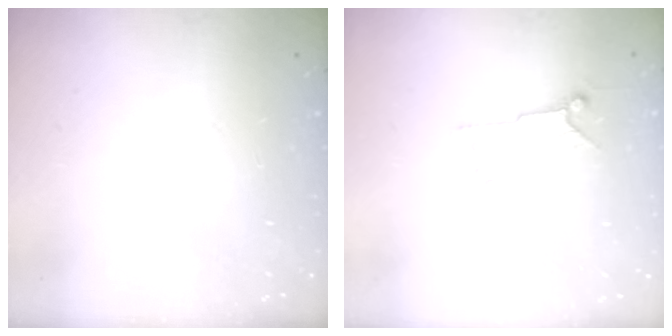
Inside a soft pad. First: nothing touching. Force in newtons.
{"total": 6.6, "press": 6.5, "slide": 1.1}